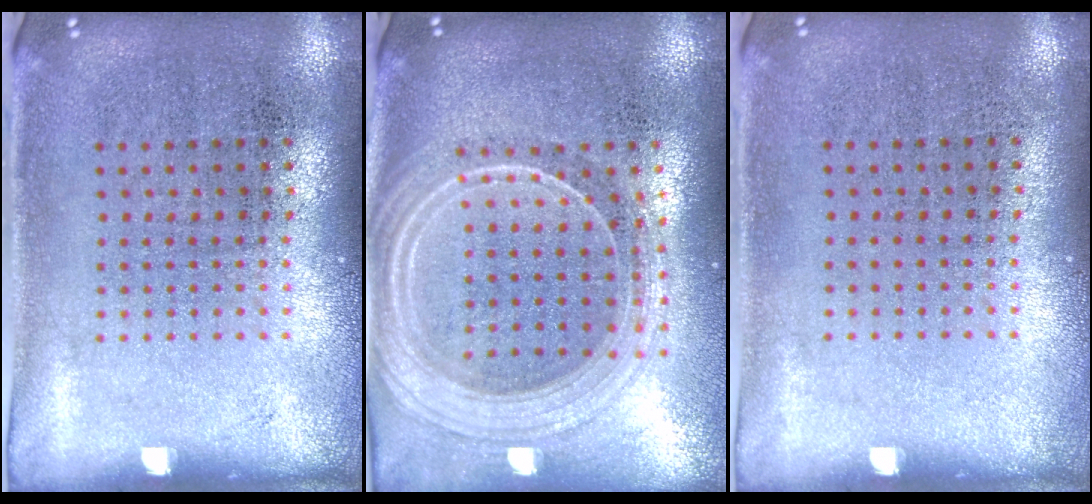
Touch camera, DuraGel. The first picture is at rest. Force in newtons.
{"total": 2.5, "press": 2.1, "slide": 1.2}
{"total": 0.0}